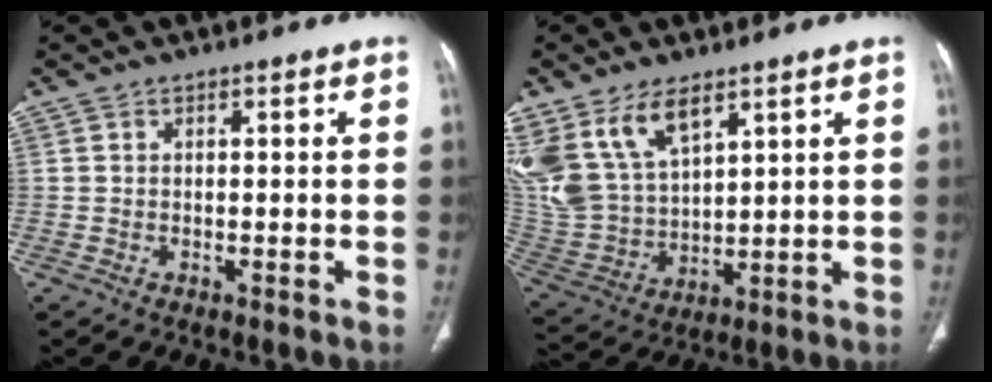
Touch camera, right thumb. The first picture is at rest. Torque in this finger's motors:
{"motor_torque": [-1.09, 2.05, 1.31, 1.45, 0.16]}